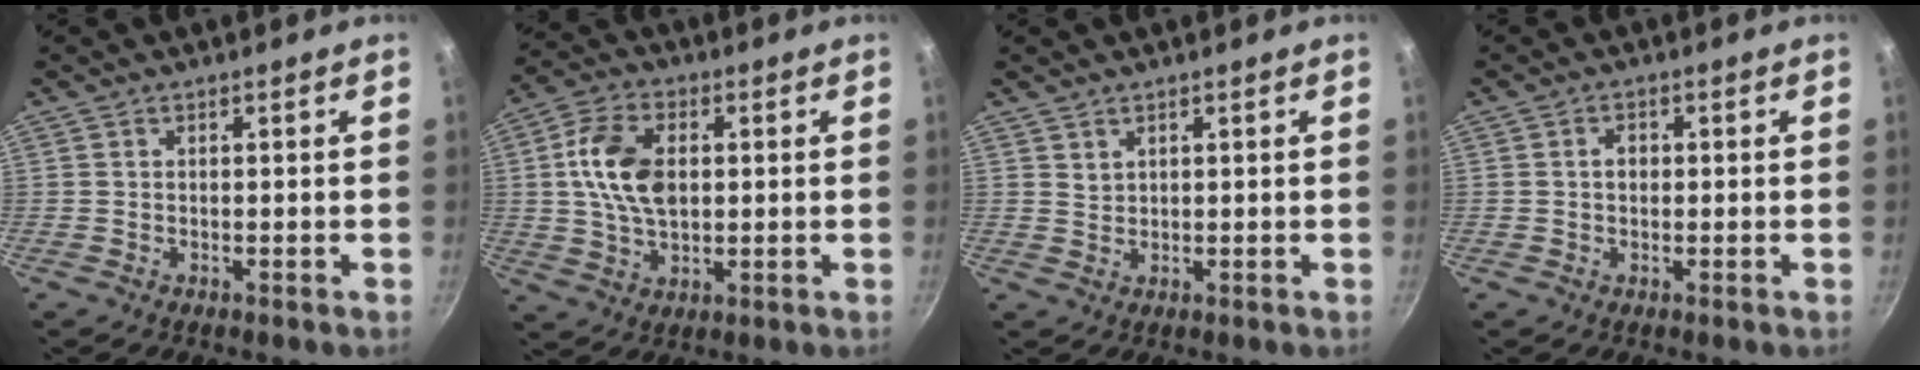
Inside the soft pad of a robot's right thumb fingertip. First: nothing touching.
{"total": 12.1, "force": [1.6, 7.6, 9.3], "torque": [-0.157, 0.009, 0.023]}
{"total": 1.3, "force": [1.1, 0.7, 0.4], "torque": [-0.004, -0.005, 0.022]}
{"total": 2.1, "force": [0.1, 1.6, 1.3], "torque": [-0.011, 0.007, 0.001]}